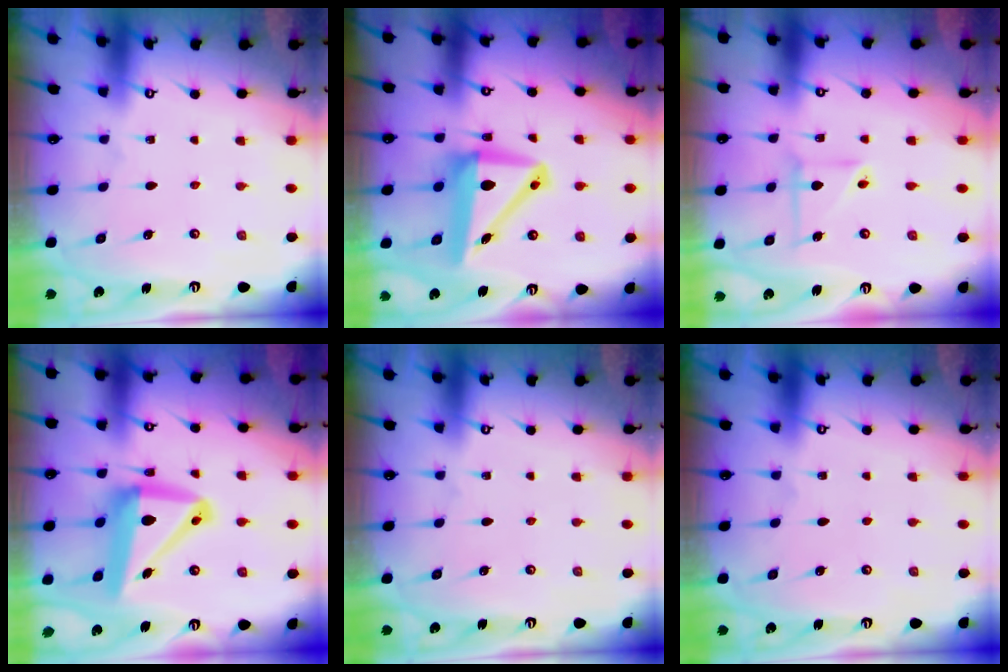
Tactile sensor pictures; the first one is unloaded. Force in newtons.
{"total": 11.3, "press": 10.9, "slide": 2.9}
{"total": 5.0, "press": 4.8, "slide": 1.4}
{"total": 15.6, "press": 15.3, "slide": 2.9}
{"total": 0.0}
{"total": 0.0}